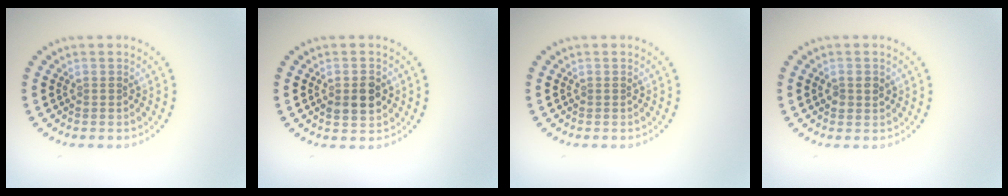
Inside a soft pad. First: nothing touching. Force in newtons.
{"total": 2.9, "press": 2.9, "slide": 0.2}
{"total": 0.0}
{"total": 1.4, "press": 1.4, "slide": 0.2}